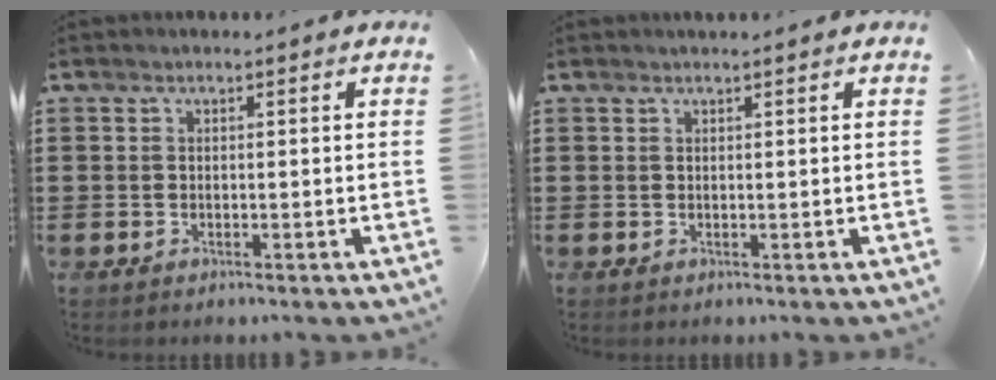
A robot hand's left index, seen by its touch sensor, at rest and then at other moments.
{"total": 0.5, "force": [0.4, -0.1, 0.2], "torque": [-0.005, 0.000, 0.009]}